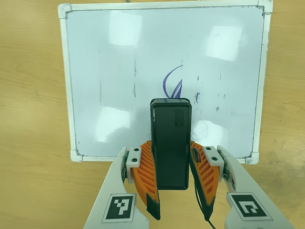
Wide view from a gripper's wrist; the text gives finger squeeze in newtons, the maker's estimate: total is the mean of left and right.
{"total": 7.7, "left": 6.5, "right": 9.0}